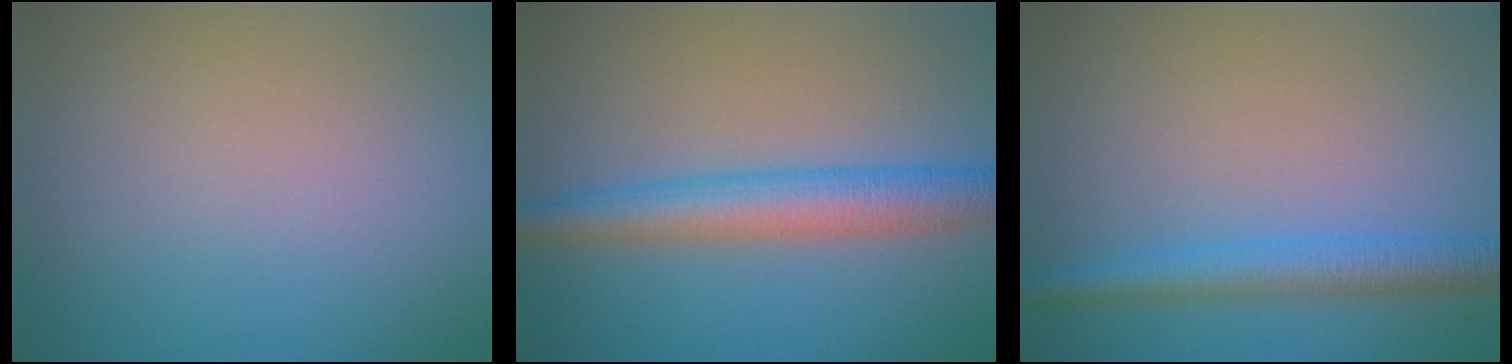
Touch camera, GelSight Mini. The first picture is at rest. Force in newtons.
{"total": 5.2, "press": 5.2, "slide": 0.2}
{"total": 3.7, "press": 3.7, "slide": 0.1}